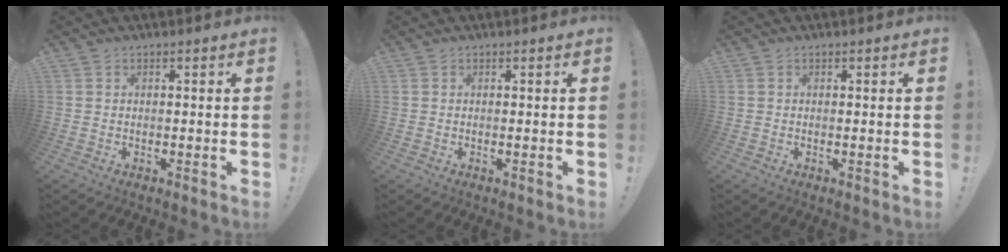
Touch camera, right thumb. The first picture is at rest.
{"total": 0.0}
{"total": 0.0}